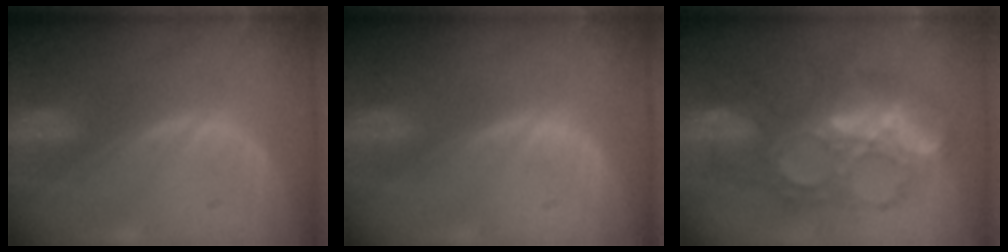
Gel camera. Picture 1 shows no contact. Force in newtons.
{"total": 0.0}
{"total": 9.5, "press": 9.5, "slide": 0.2}